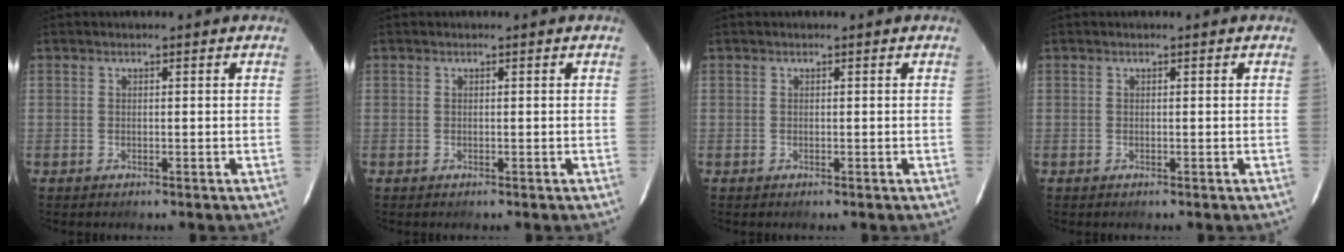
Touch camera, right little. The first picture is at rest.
{"total": 0.0}
{"total": 0.0}
{"total": 0.0}